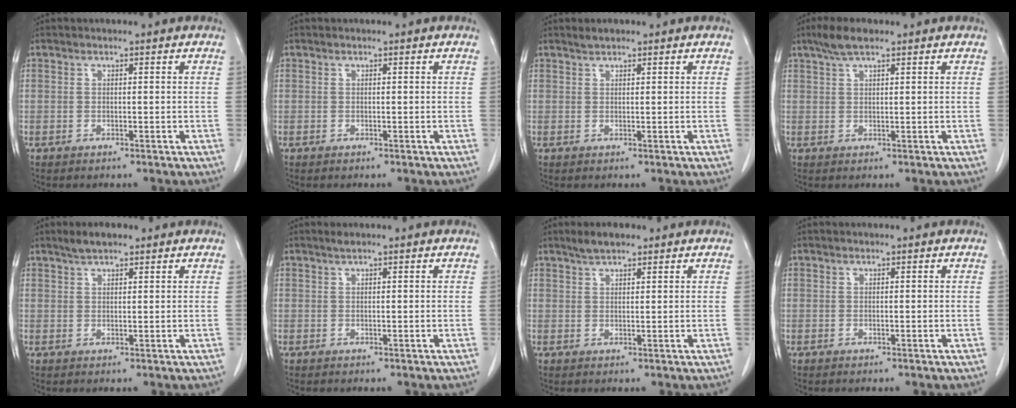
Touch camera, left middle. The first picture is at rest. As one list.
[{"total": 0.0}, {"total": 1.0, "force": [0.9, 0.3, 0.4], "torque": [-0.011, 0.005, 0.018]}, {"total": 3.8, "force": [2.7, 0.8, 2.5], "torque": [-0.054, 0.013, 0.052]}, {"total": 2.8, "force": [2.2, 0.9, 1.6], "torque": [-0.033, 0.009, 0.039]}, {"total": 0.6, "force": [0.4, -0.1, 0.4], "torque": [-0.012, 0.005, 0.011]}, {"total": 3.0, "force": [2.3, 0.9, 1.7], "torque": [-0.035, 0.009, 0.042]}, {"total": 0.0}]